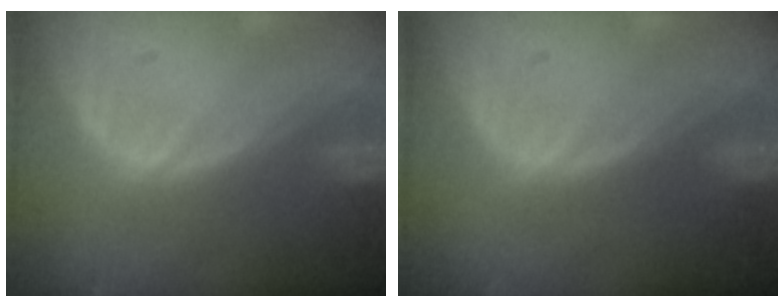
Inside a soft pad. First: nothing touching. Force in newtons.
{"total": 0.0}